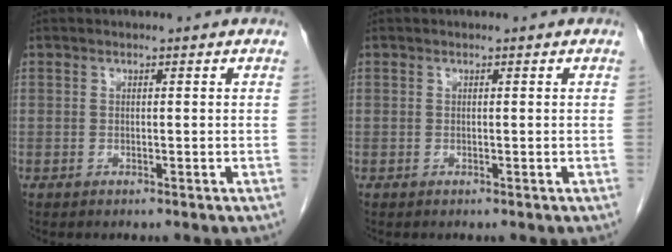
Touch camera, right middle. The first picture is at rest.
{"total": 0.0}